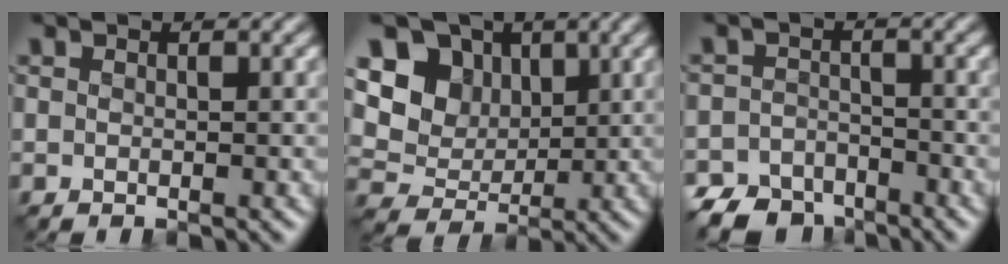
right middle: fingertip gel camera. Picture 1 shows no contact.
{"total": 7.9, "force": [2.9, 6.4, 3.6], "torque": [-0.085, 0.010, 0.046]}
{"total": 5.5, "force": [-4.5, 2.9, 1.4], "torque": [-0.016, -0.012, -0.081]}